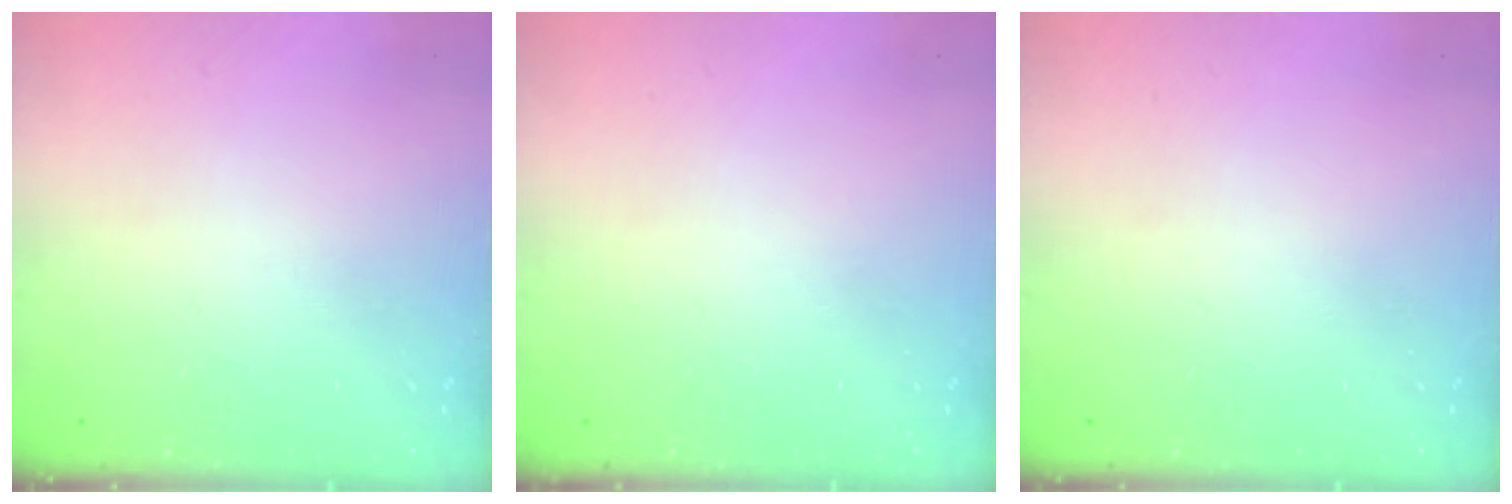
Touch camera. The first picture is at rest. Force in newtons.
{"total": 0.0}
{"total": 0.0}